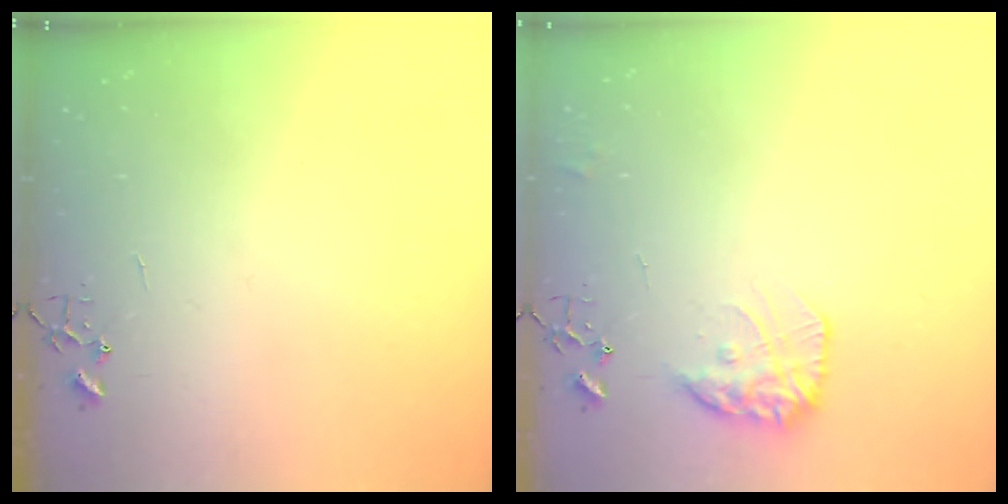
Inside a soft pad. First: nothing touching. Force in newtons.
{"total": 14.0, "press": 14.0, "slide": 1.0}